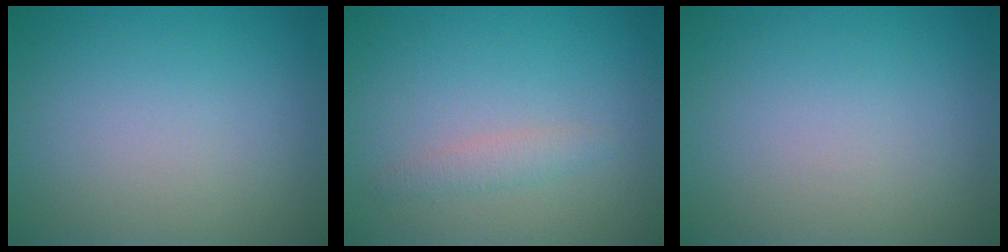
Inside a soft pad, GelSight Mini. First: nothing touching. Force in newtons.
{"total": 1.4, "press": 1.4, "slide": 0.0}
{"total": 0.0}